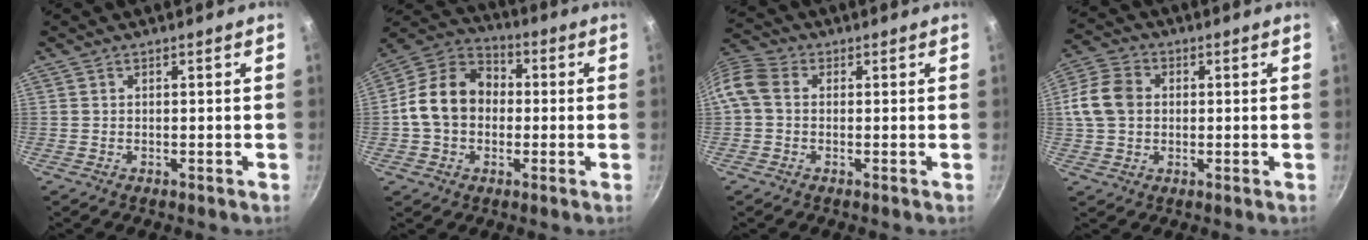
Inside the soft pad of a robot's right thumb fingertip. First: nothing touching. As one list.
[{"total": 13.8, "force": [-0.4, 10.9, 8.5], "torque": [-0.111, 0.035, -0.028]}, {"total": 8.6, "force": [0.1, 6.8, 5.4], "torque": [-0.122, 0.029, -0.013]}, {"total": 9.4, "force": [0.8, 7.4, 5.8], "torque": [-0.099, 0.013, 0.001]}]